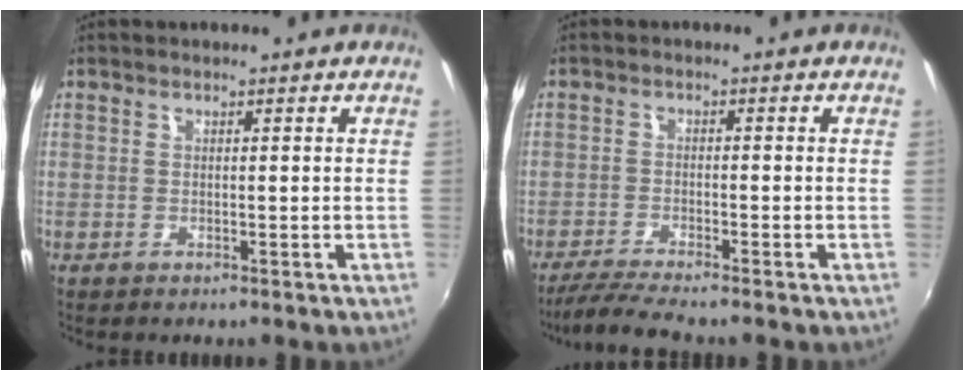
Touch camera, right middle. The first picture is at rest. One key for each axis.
{"total": 5.7, "fx": -5.2, "fy": -0.6, "fz": 2.4, "tx": -0.071, "ty": -0.017, "tz": -0.095}